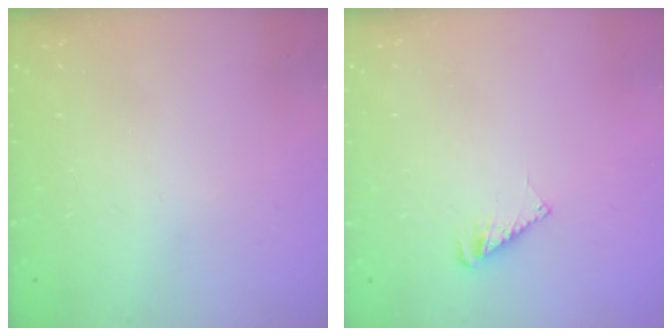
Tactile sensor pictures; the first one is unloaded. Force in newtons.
{"total": 3.9, "press": 3.9, "slide": 0.4}